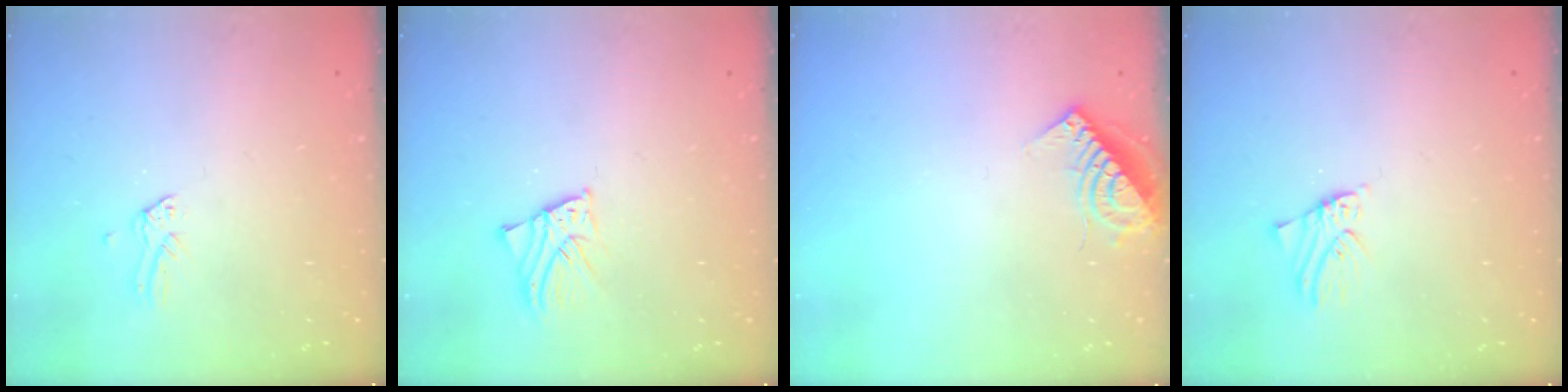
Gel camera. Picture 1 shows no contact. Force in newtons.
{"total": 2.3, "press": 2.3, "slide": 0.1}
{"total": 7.2, "press": 7.1, "slide": 0.8}
{"total": 0.9, "press": 0.9, "slide": 0.1}